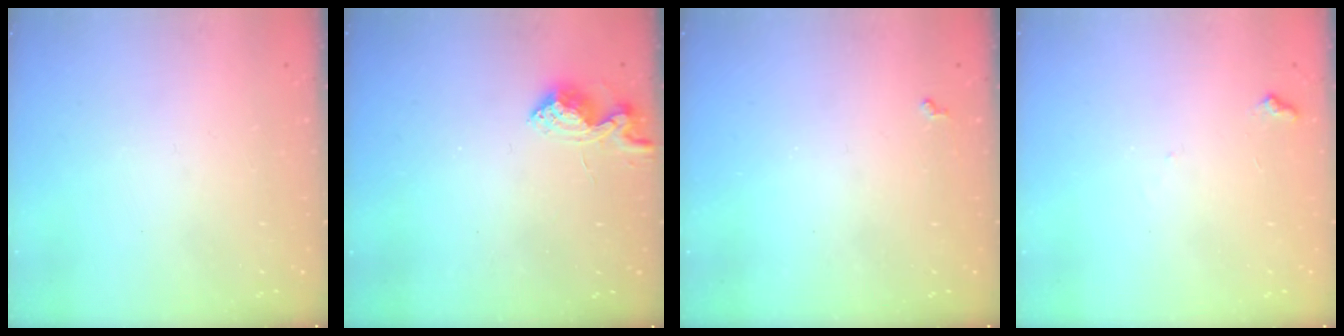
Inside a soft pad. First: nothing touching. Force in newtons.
{"total": 8.2, "press": 8.2, "slide": 0.4}
{"total": 3.0, "press": 3.0, "slide": 0.5}
{"total": 6.0, "press": 6.0, "slide": 0.6}